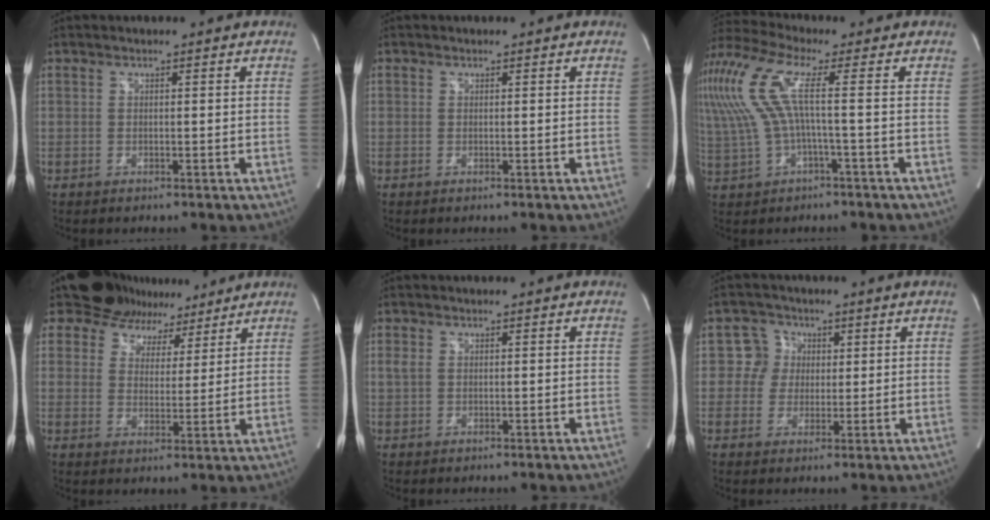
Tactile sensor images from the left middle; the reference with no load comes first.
{"total": 1.3, "force": [-0.7, -0.9, -0.7], "torque": [0.010, -0.010, -0.014]}
{"total": 13.6, "force": [2.2, 2.7, 13.2], "torque": [-0.312, 0.043, 0.039]}
{"total": 11.2, "force": [9.0, 6.5, 1.7], "torque": [-0.023, 0.018, 0.124]}
{"total": 1.1, "force": [0.3, 0.8, 0.7], "torque": [-0.022, 0.008, 0.009]}
{"total": 4.3, "force": [0.9, 4.2, 0.4], "torque": [-0.001, 0.016, 0.015]}